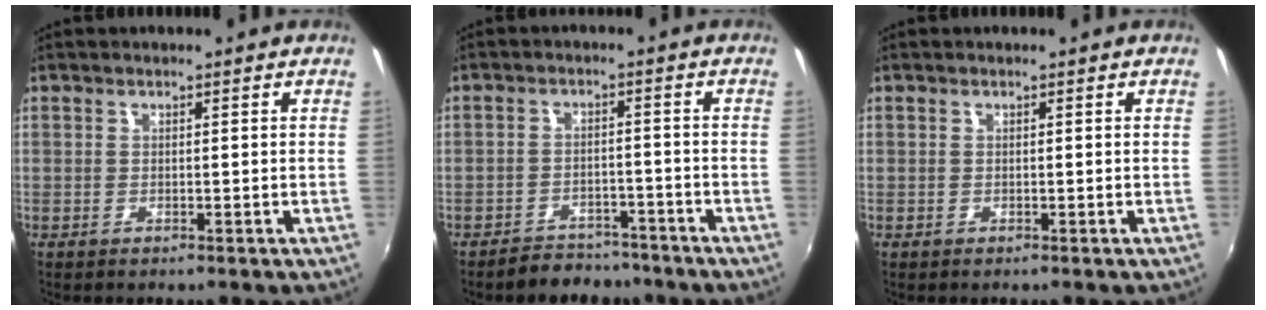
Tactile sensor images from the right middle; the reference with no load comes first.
{"total": 7.4, "force": [-6.4, 3.4, 1.5], "torque": [-0.043, 0.014, -0.084]}
{"total": 0.0}